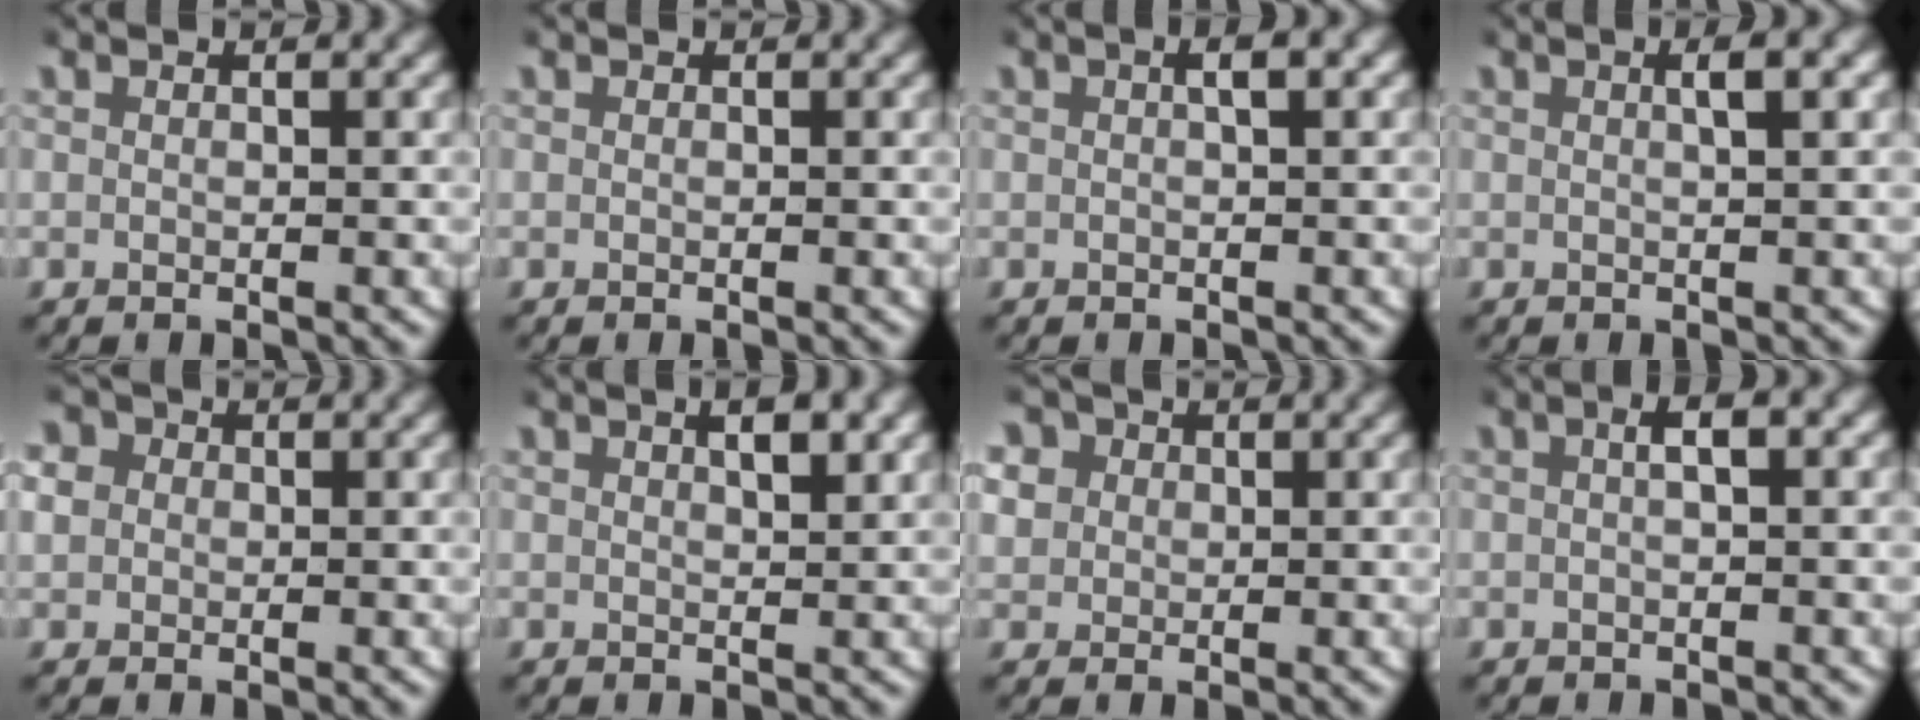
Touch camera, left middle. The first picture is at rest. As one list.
[{"total": 0.0}, {"total": 1.4, "force": [0.4, 0.1, 1.4], "torque": [-0.018, 0.012, 0.005]}, {"total": 1.8, "force": [0.6, -0.1, 1.7], "torque": [-0.026, 0.010, 0.008]}, {"total": 4.1, "force": [0.8, 3.7, 1.5], "torque": [-0.045, 0.003, 0.005]}, {"total": 2.5, "force": [1.2, 0.8, 2.1], "torque": [-0.022, 0.010, 0.017]}, {"total": 4.9, "force": [1.5, 4.2, 1.9], "torque": [-0.055, -0.002, 0.023]}, {"total": 1.9, "force": [0.4, 0.5, 1.8], "torque": [-0.025, 0.013, 0.004]}]